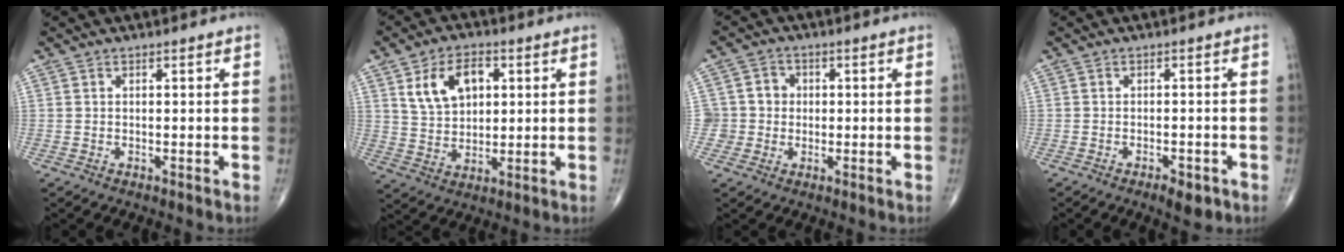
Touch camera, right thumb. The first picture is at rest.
{"total": 10.2, "force": [3.5, 6.7, 6.8], "torque": [-0.097, -0.004, 0.068]}
{"total": 5.3, "force": [-0.1, 5.2, 0.5], "torque": [0.030, 0.014, -0.008]}
{"total": 3.5, "force": [-2.0, 1.4, 2.5], "torque": [-0.037, 0.007, -0.025]}